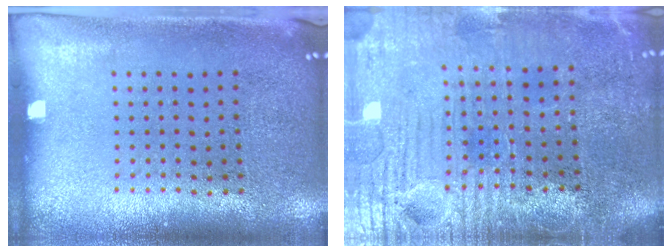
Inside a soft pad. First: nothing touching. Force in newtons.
{"total": 4.0, "press": 3.7, "slide": 1.4}